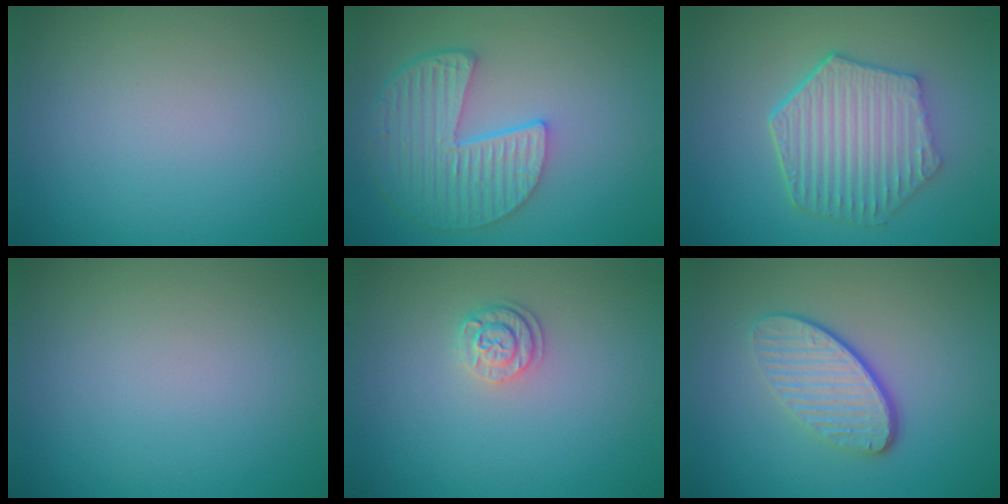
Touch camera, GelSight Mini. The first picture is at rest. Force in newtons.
{"total": 6.2, "press": 4.8, "slide": 4.0}
{"total": 6.5, "press": 4.9, "slide": 4.3}
{"total": 0.0}
{"total": 1.9, "press": 1.7, "slide": 0.9}
{"total": 4.1, "press": 3.1, "slide": 2.7}